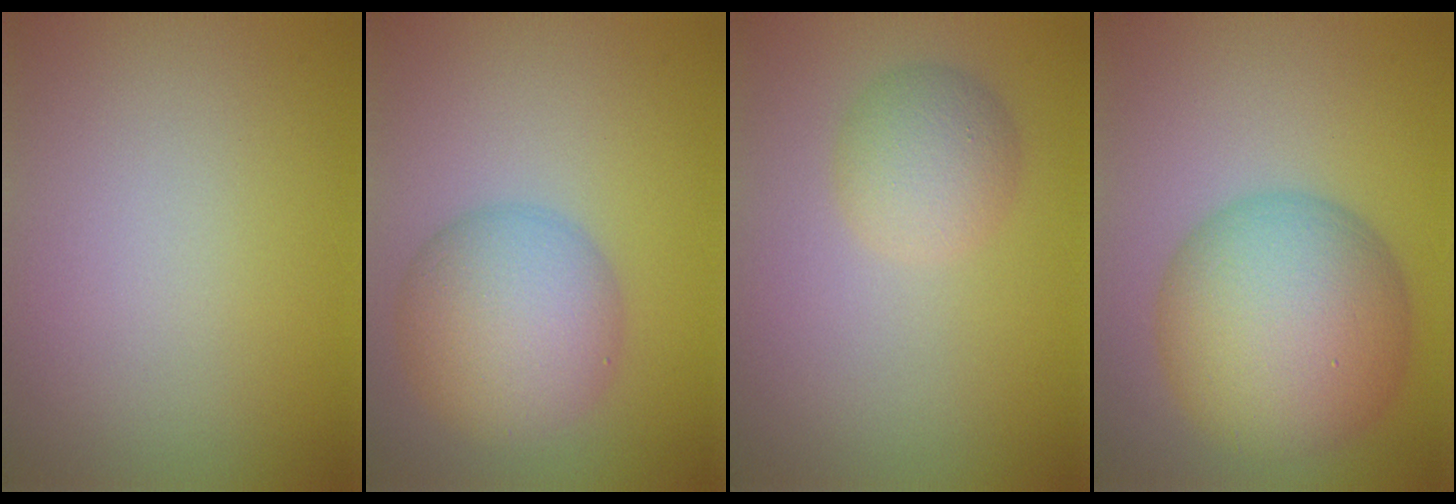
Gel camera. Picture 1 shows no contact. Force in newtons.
{"total": 6.6, "press": 6.6, "slide": 0.2}
{"total": 3.1, "press": 3.1, "slide": 0.1}
{"total": 10.4, "press": 10.4, "slide": 0.2}